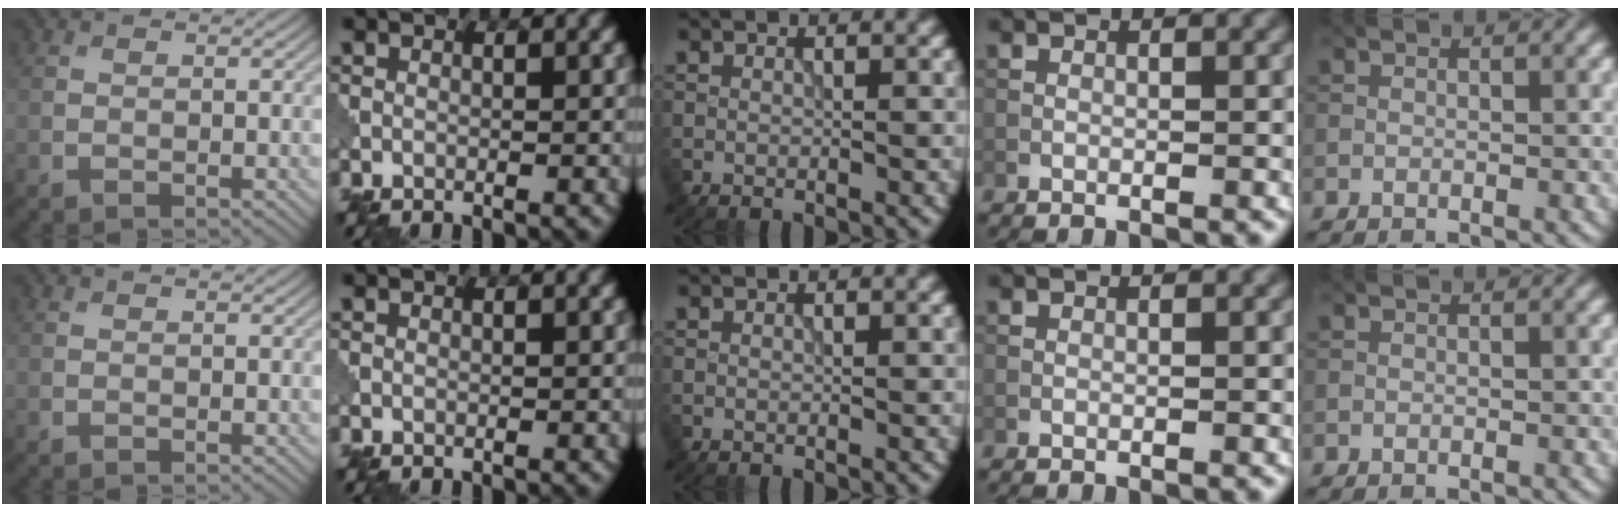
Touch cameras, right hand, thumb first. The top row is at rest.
{}